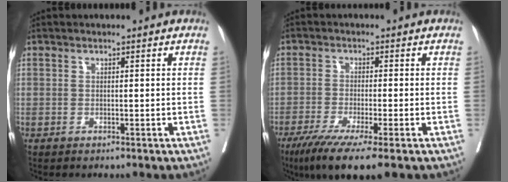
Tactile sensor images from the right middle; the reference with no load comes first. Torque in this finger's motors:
{"motor_torque": [1.27, -0.87, 0.51, 0.11]}